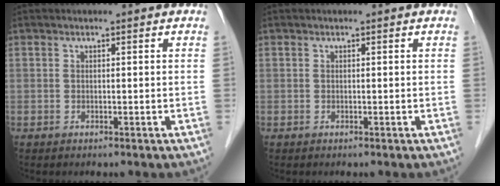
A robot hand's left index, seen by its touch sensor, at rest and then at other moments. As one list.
[{"total": 0.0}]